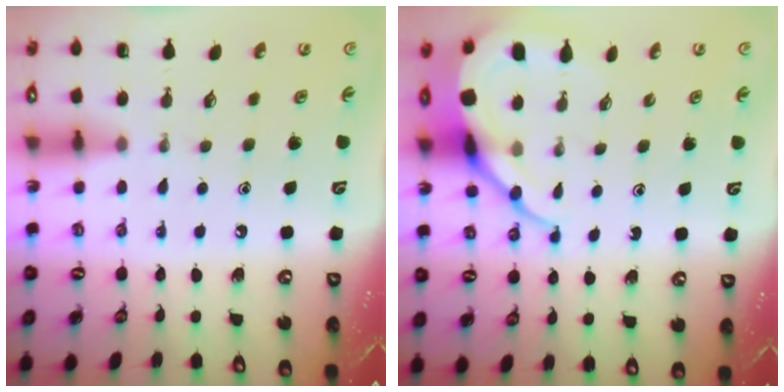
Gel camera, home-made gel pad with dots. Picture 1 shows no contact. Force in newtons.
{"total": 9.8, "press": 9.8, "slide": 1.1}